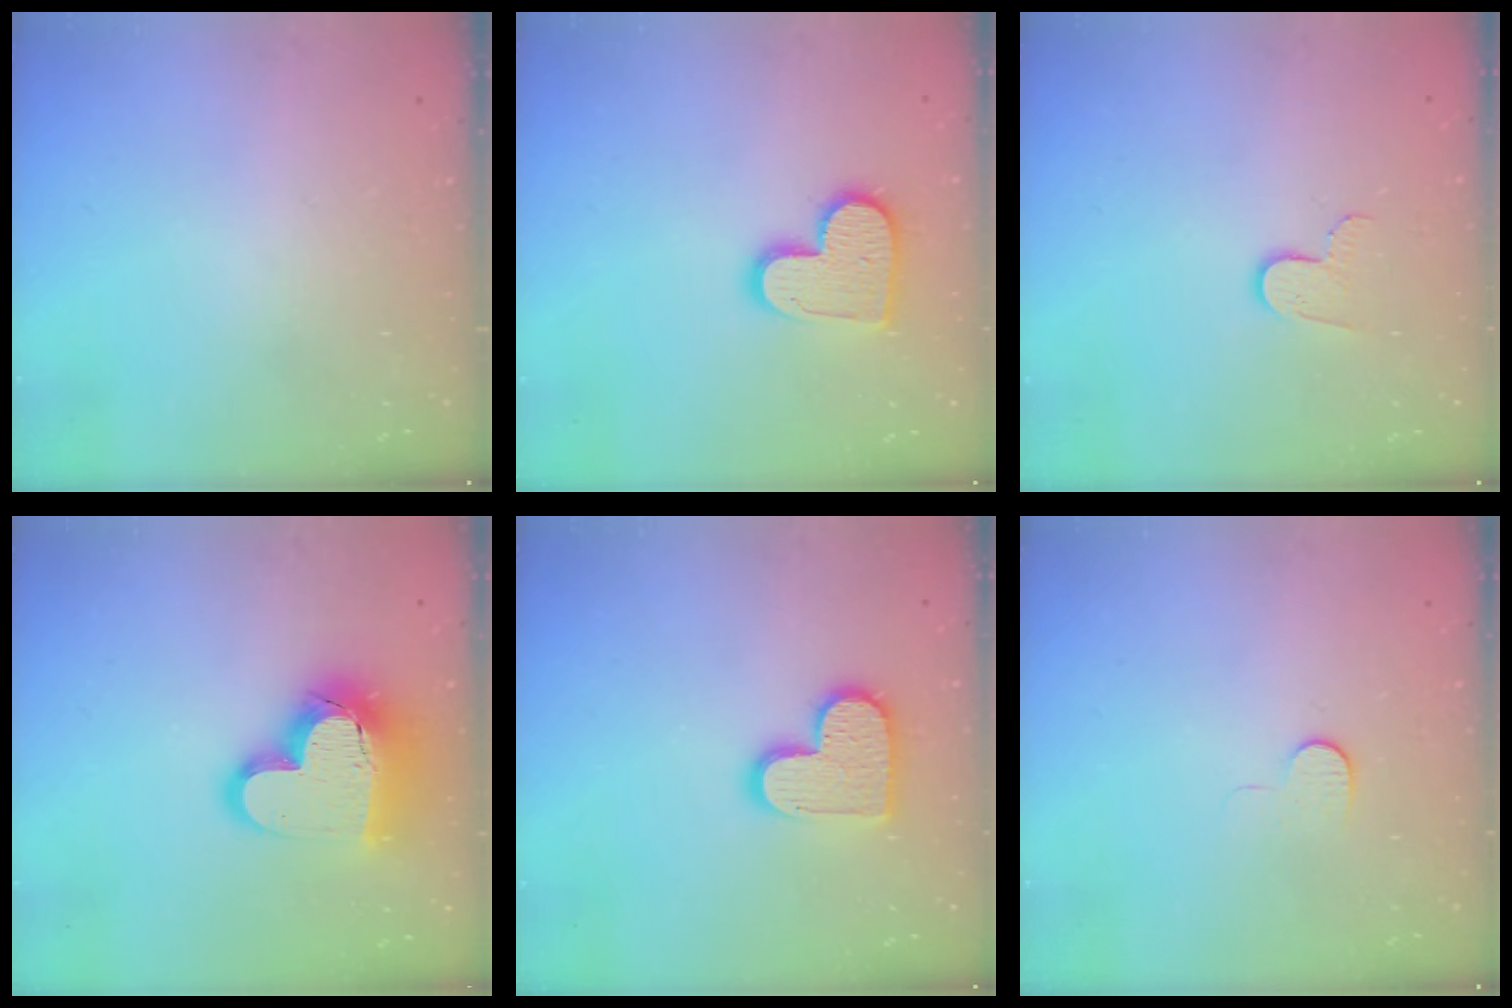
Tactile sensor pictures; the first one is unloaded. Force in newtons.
{"total": 12.3, "press": 12.2, "slide": 0.6}
{"total": 5.9, "press": 5.9, "slide": 0.6}
{"total": 19.2, "press": 19.2, "slide": 1.6}
{"total": 13.0, "press": 13.0, "slide": 1.0}
{"total": 4.3, "press": 4.3, "slide": 0.3}